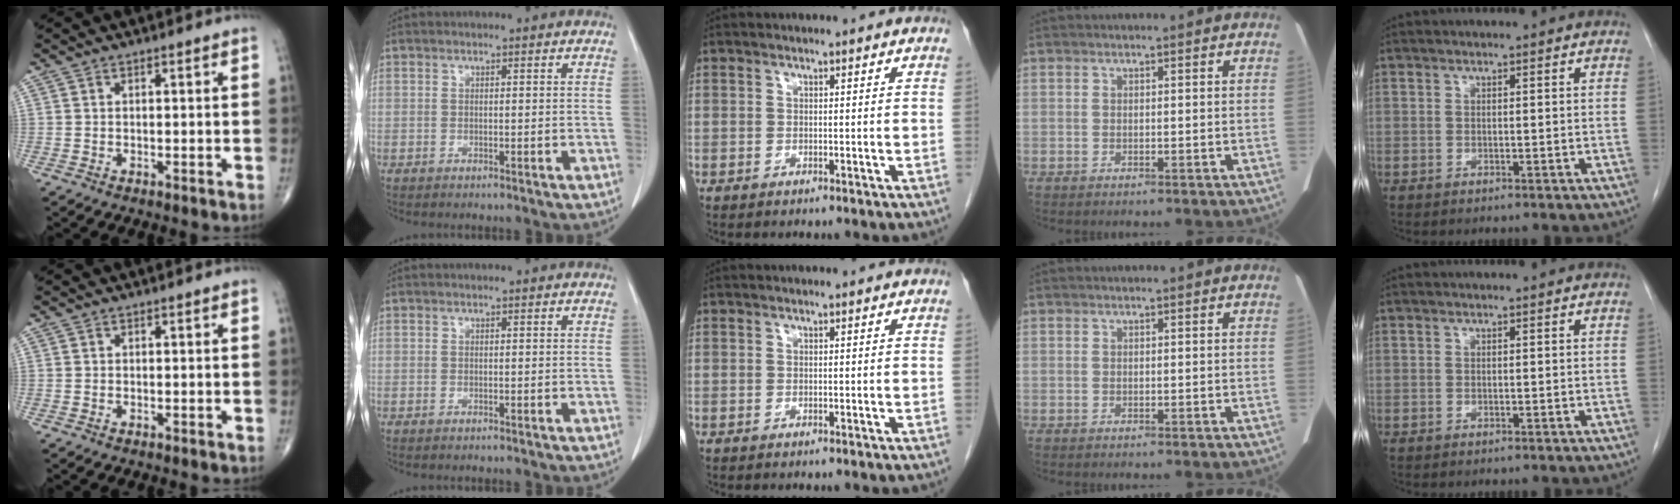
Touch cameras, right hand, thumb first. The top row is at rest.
{}